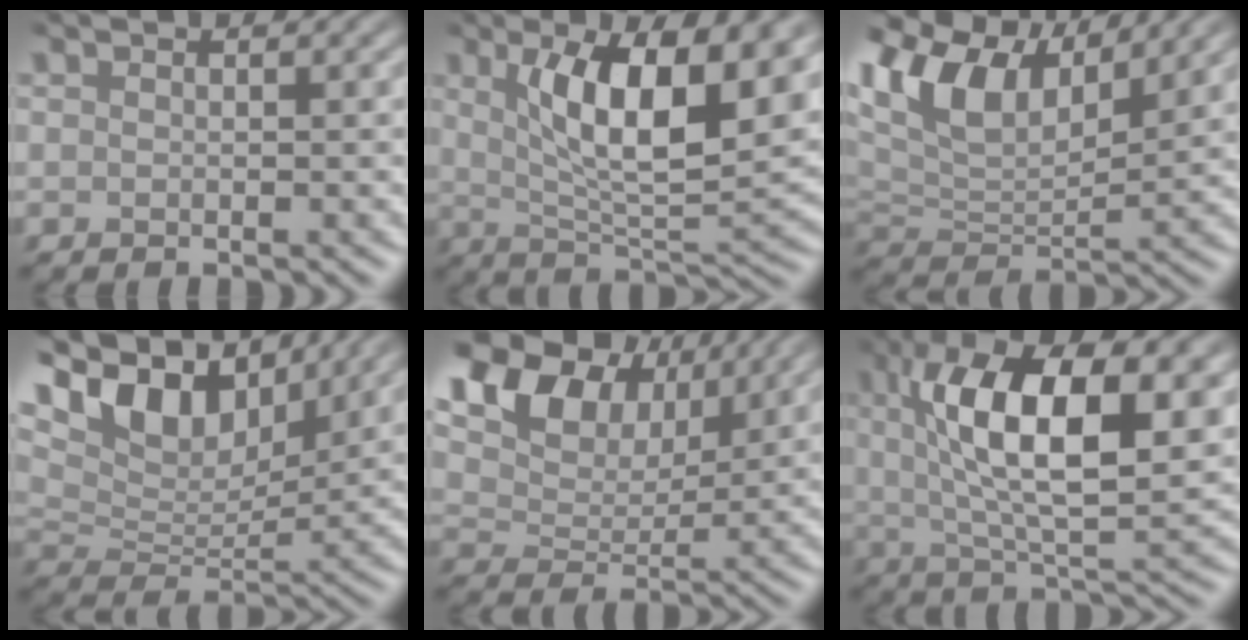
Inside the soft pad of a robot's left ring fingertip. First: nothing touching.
{"total": 10.2, "force": [3.3, 3.5, 9.0], "torque": [-0.143, -0.009, 0.057]}
{"total": 9.7, "force": [5.4, 4.8, 6.5], "torque": [-0.139, 0.016, 0.099]}
{"total": 11.6, "force": [6.8, 5.8, 7.4], "torque": [-0.143, 0.025, 0.110]}
{"total": 11.9, "force": [6.9, 7.3, 6.4], "torque": [-0.141, 0.037, 0.107]}
{"total": 12.8, "force": [3.6, 4.8, 11.4], "torque": [-0.182, 0.005, 0.056]}